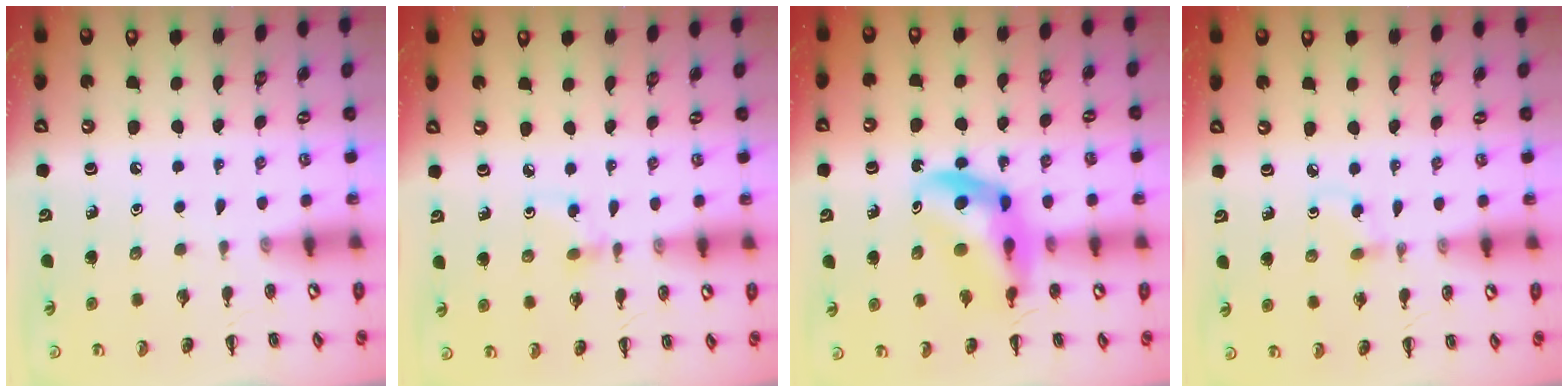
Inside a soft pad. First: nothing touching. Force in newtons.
{"total": 2.6, "press": 2.4, "slide": 1.0}
{"total": 12.4, "press": 11.9, "slide": 3.4}
{"total": 3.5, "press": 3.2, "slide": 1.5}